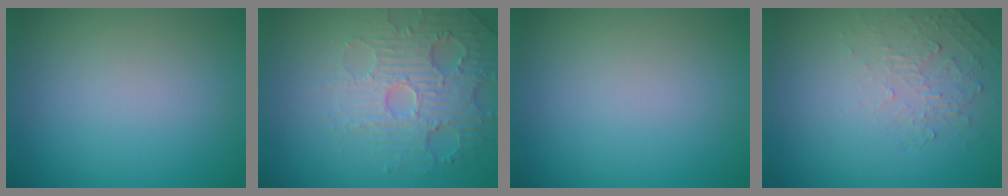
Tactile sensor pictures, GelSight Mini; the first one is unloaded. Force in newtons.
{"total": 5.0, "press": 4.1, "slide": 2.9}
{"total": 0.0}
{"total": 2.1, "press": 0.7, "slide": 2.0}